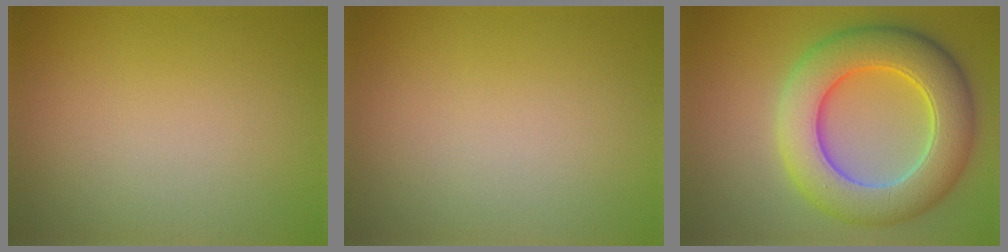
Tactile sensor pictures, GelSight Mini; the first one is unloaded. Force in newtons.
{"total": 0.0}
{"total": 9.2, "press": 9.2, "slide": 0.5}